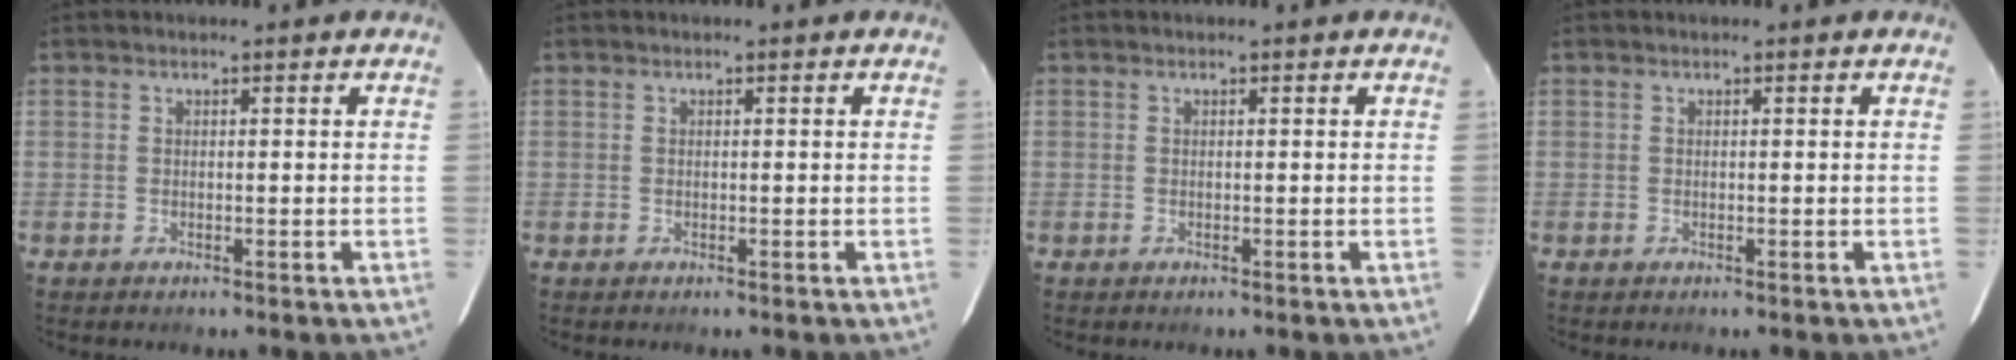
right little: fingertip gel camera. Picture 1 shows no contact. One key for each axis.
{"total": 0.0}
{"total": 0.0}
{"total": 0.0}